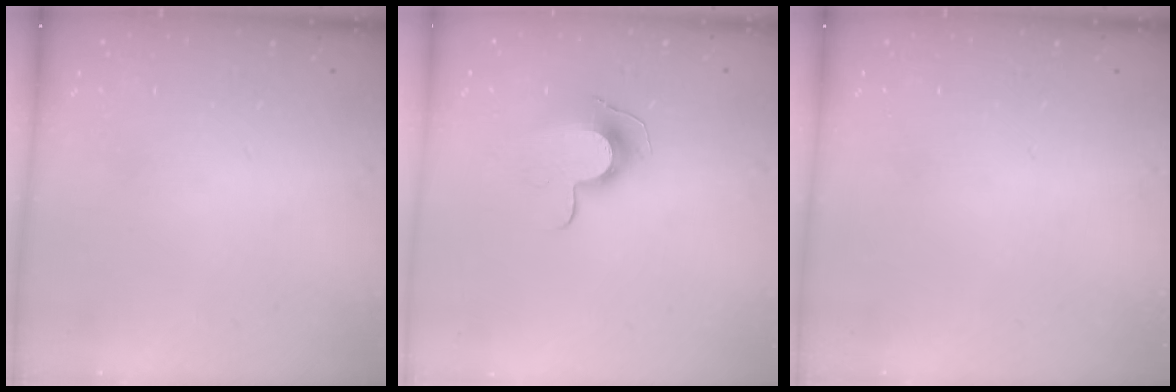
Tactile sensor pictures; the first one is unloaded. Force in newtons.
{"total": 11.2, "press": 11.1, "slide": 0.5}
{"total": 0.0}